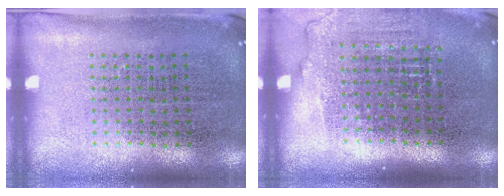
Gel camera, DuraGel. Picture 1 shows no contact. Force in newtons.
{"total": 1.0, "press": 1.0, "slide": 0.4}